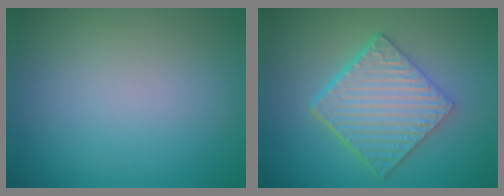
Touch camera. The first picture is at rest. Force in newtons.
{"total": 6.4, "press": 4.6, "slide": 4.5}